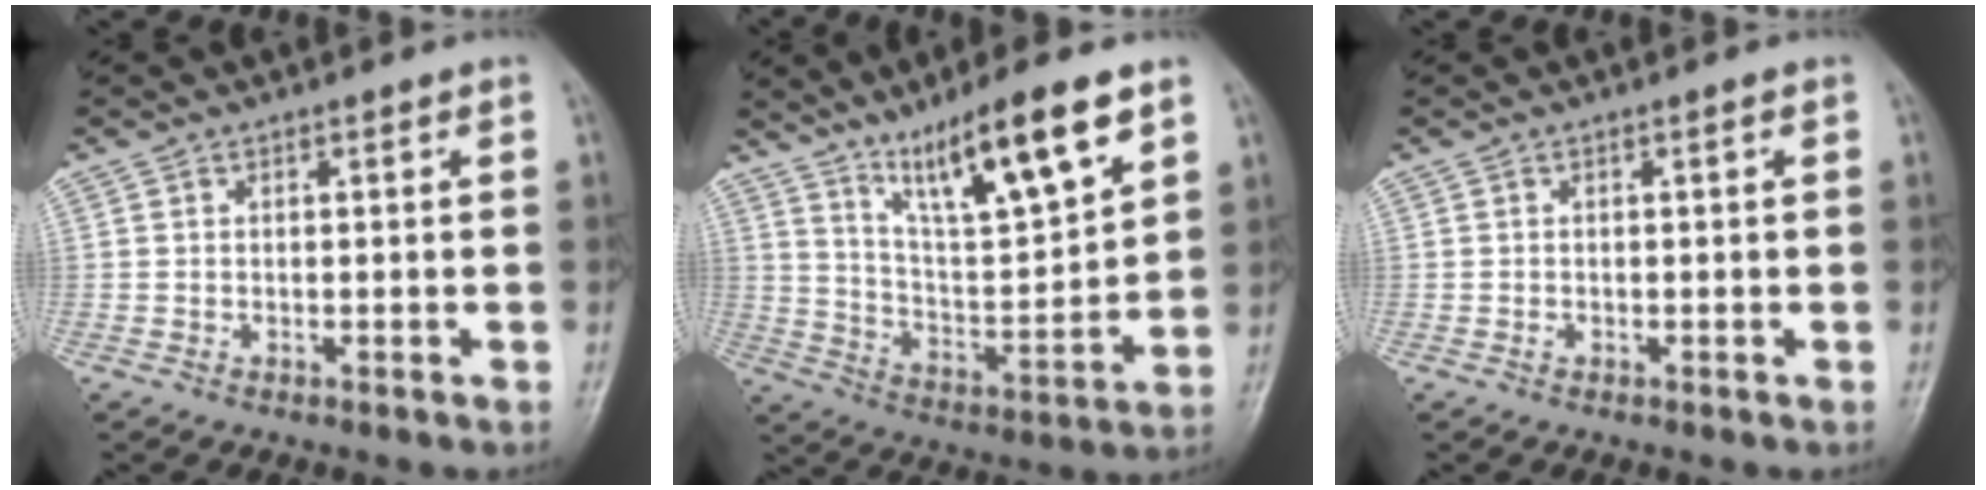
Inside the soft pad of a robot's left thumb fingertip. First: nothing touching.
{"total": 16.6, "force": [10.4, 3.0, 12.6], "torque": [-0.200, -0.051, 0.192]}
{"total": 0.6, "force": [-0.1, 0.3, 0.5], "torque": [-0.007, 0.004, 0.000]}